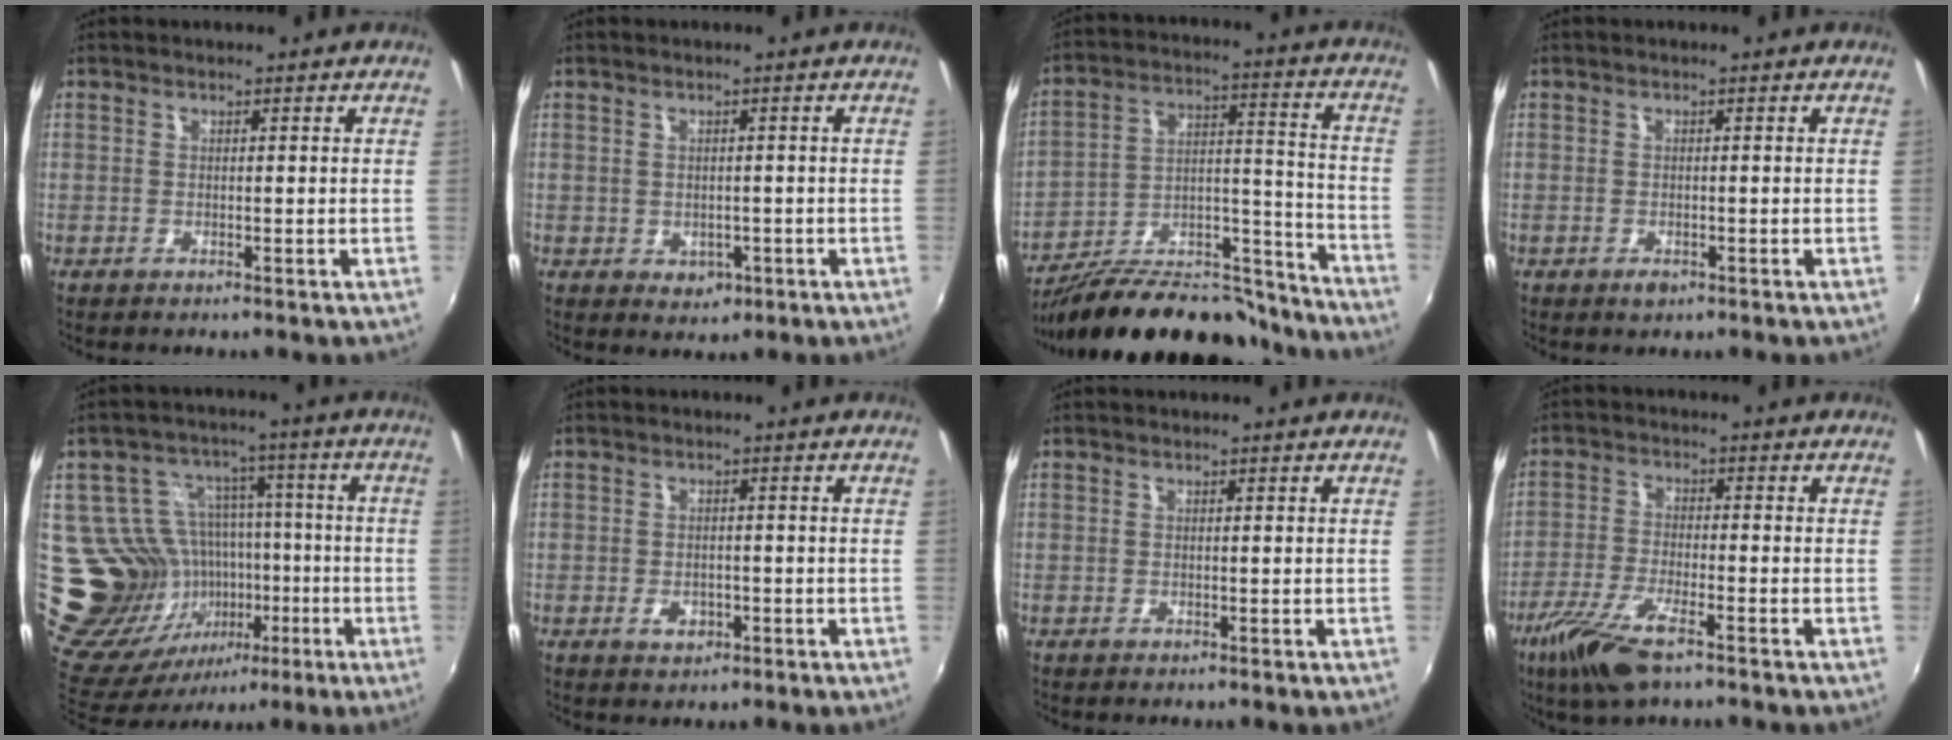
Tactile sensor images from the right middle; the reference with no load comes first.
{"total": 3.1, "force": [-0.6, 2.7, 1.3], "torque": [-0.023, -0.003, -0.001]}
{"total": 23.3, "force": [-19.5, 8.5, 9.5], "torque": [-0.157, 0.044, -0.282]}
{"total": 1.1, "force": [-0.8, 0.6, 0.6], "torque": [-0.010, -0.004, -0.015]}
{"total": 18.6, "force": [-3.1, 16.3, 8.3], "torque": [-0.192, 0.013, -0.015]}
{"total": 2.8, "force": [-1.2, 2.0, 1.4], "torque": [-0.026, -0.002, -0.017]}
{"total": 0.0}
{"total": 9.8, "force": [-6.3, 2.2, 7.2], "torque": [-0.166, -0.023, -0.126]}